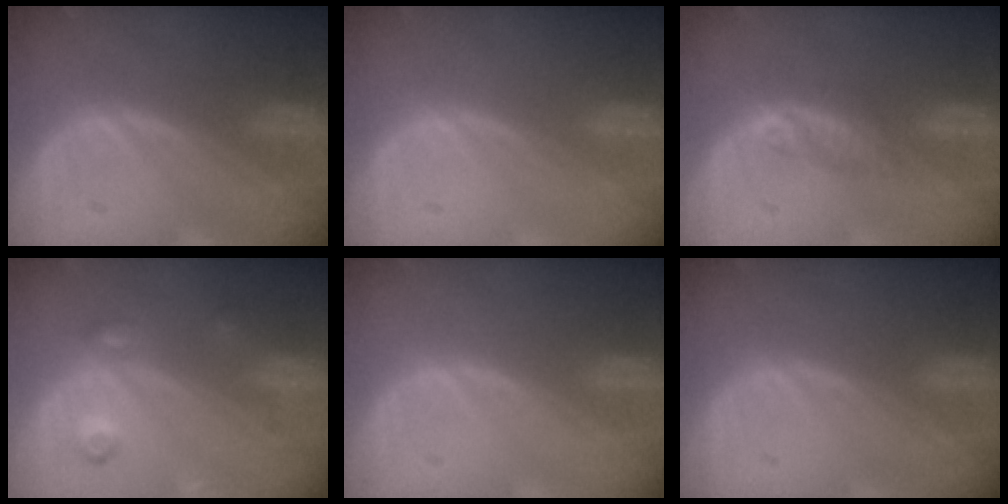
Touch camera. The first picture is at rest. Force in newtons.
{"total": 0.0}
{"total": 2.2, "press": 1.9, "slide": 1.0}
{"total": 3.9, "press": 3.9, "slide": 0.1}
{"total": 0.0}
{"total": 0.0}